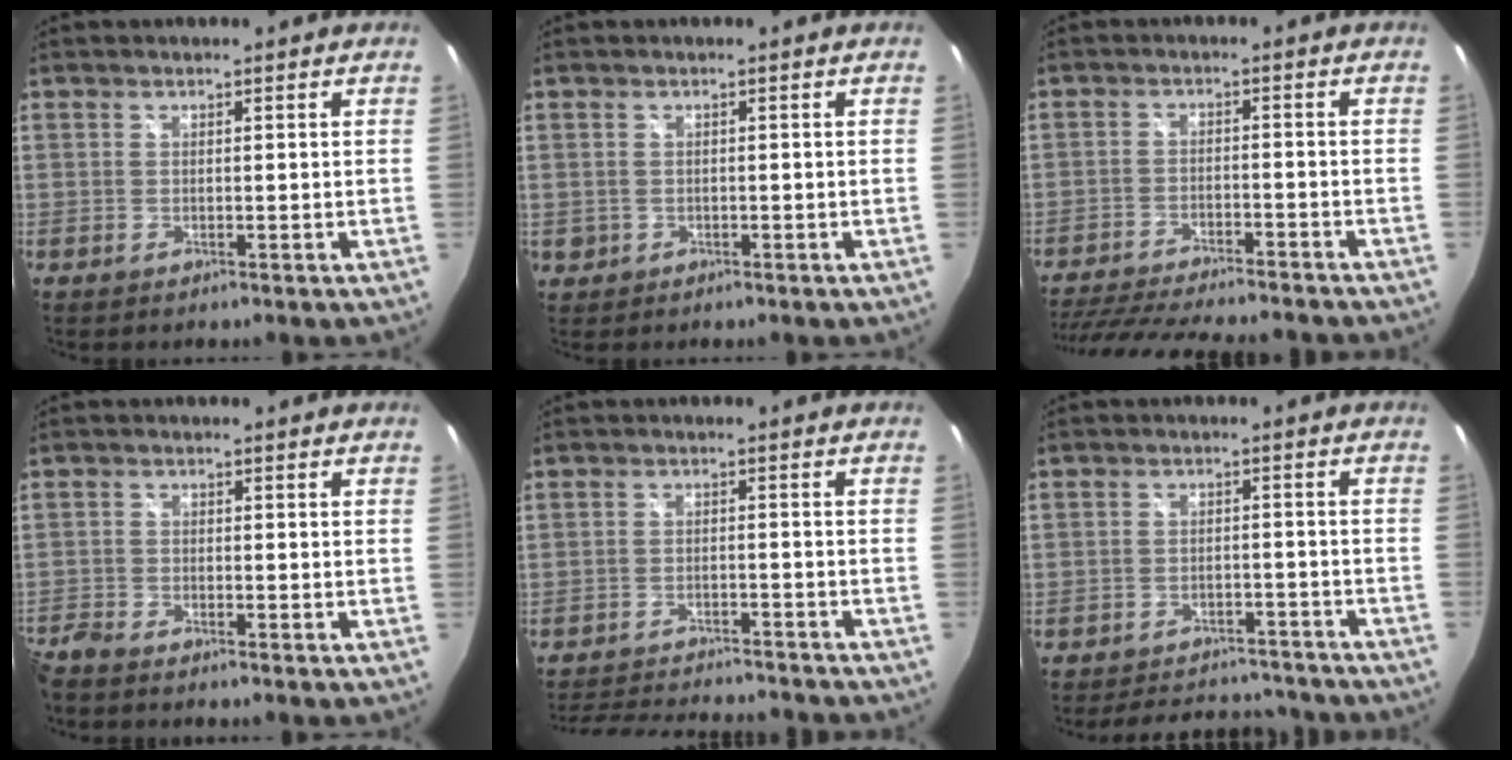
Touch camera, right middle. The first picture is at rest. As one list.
[{"total": 2.0, "force": [-0.3, 1.9, 0.6], "torque": [-0.013, -0.003, -0.001]}, {"total": 20.8, "force": [-18.0, 4.0, 9.5], "torque": [-0.188, -0.029, -0.264]}, {"total": 5.5, "force": [-5.0, 1.3, 1.8], "torque": [-0.060, -0.021, -0.103]}, {"total": 16.9, "force": [-15.1, 3.5, 6.7], "torque": [-0.136, -0.010, -0.213]}, {"total": 13.9, "force": [-12.3, 5.1, 4.1], "torque": [-0.092, 0.035, -0.150]}]